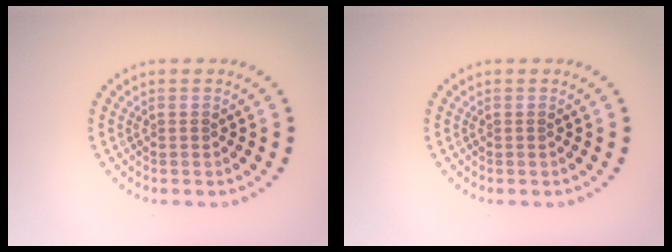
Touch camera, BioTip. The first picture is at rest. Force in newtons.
{"total": 0.0}